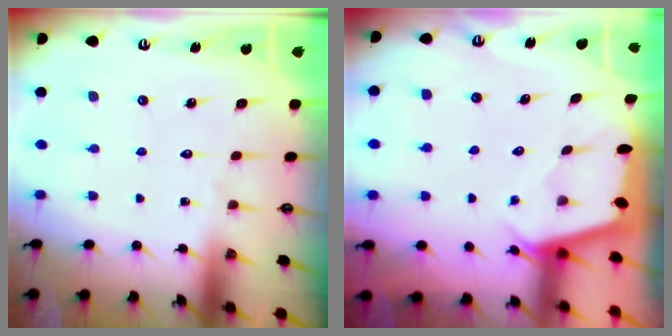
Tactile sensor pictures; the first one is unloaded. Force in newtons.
{"total": 2.0, "press": 2.0, "slide": 0.3}